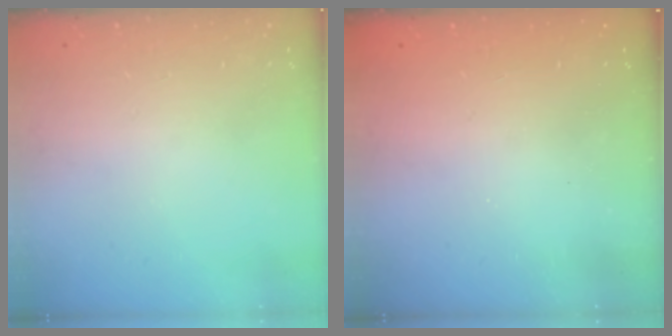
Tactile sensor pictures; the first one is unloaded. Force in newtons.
{"total": 2.6, "press": 2.4, "slide": 0.8}